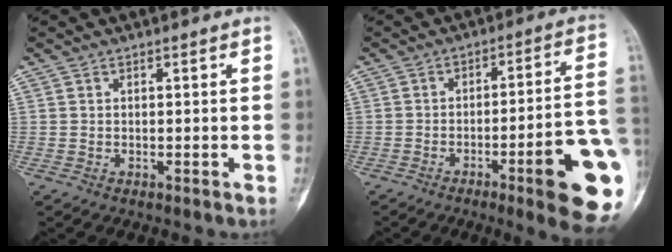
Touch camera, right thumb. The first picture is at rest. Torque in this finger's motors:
{"motor_torque": [2.84, 2.18, 1.51, -1.26, 0.19]}